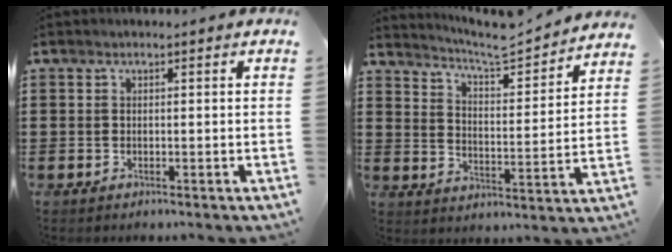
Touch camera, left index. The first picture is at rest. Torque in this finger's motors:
{"motor_torque": [0.67, -0.66, 0.06, 0.02]}